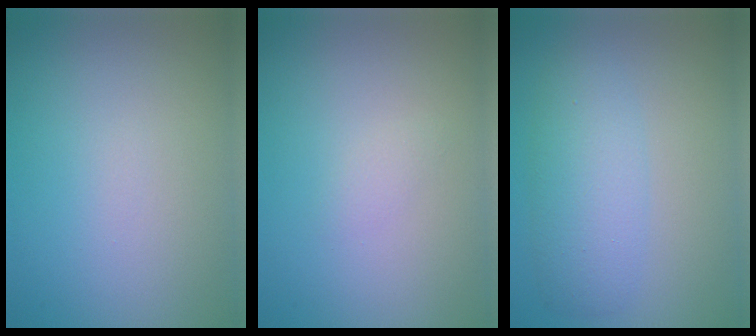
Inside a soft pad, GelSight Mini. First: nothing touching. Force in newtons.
{"total": 0.6, "press": 0.6, "slide": 0.1}
{"total": 4.1, "press": 4.1, "slide": 0.2}